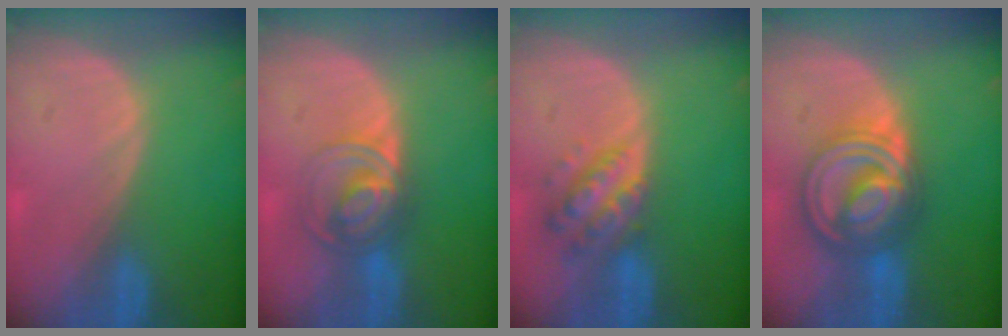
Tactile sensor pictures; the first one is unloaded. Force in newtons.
{"total": 7.2, "press": 6.1, "slide": 3.9}
{"total": 6.4, "press": 5.8, "slide": 2.8}
{"total": 9.3, "press": 9.3, "slide": 0.7}